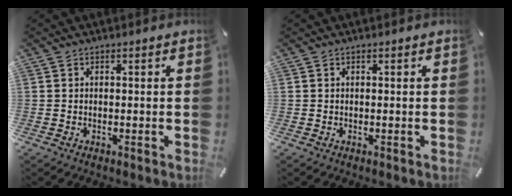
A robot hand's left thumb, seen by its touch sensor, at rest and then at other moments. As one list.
[{"total": 0.0}]